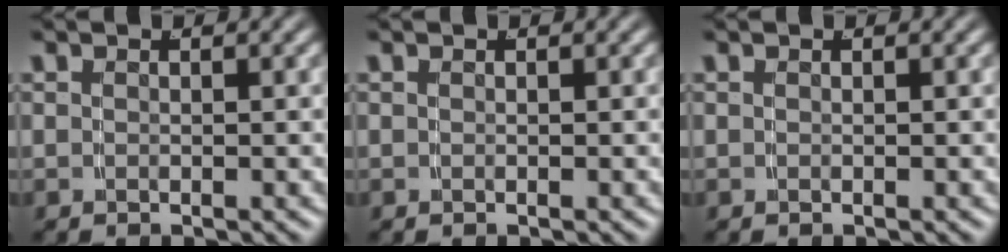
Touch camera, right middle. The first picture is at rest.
{"total": 0.0}
{"total": 0.0}